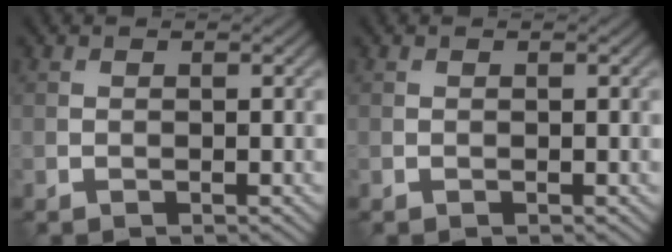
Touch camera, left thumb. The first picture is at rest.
{"total": 0.0}